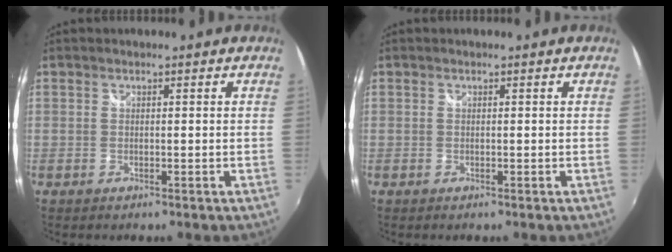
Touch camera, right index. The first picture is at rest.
{"total": 0.0}